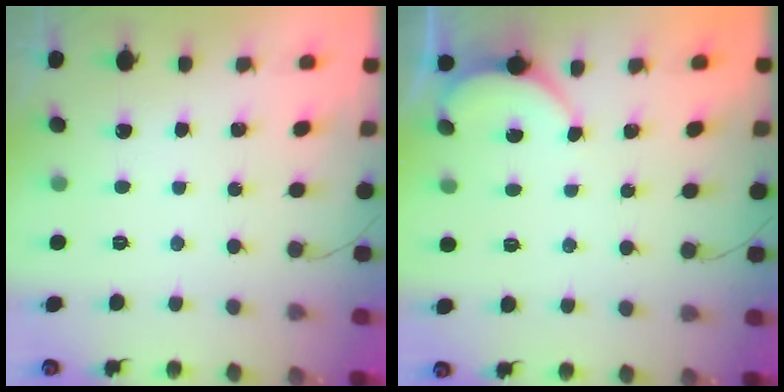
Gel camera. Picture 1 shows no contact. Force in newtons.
{"total": 2.8, "press": 2.8, "slide": 0.3}